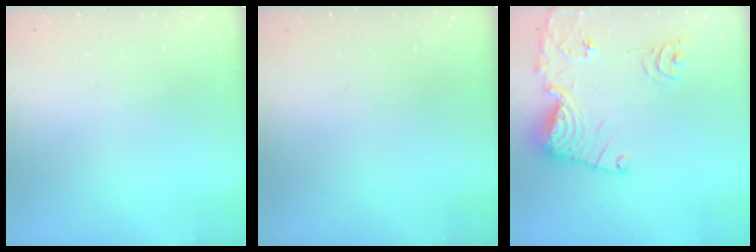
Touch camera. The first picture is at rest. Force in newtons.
{"total": 0.0}
{"total": 18.1, "press": 18.0, "slide": 2.0}